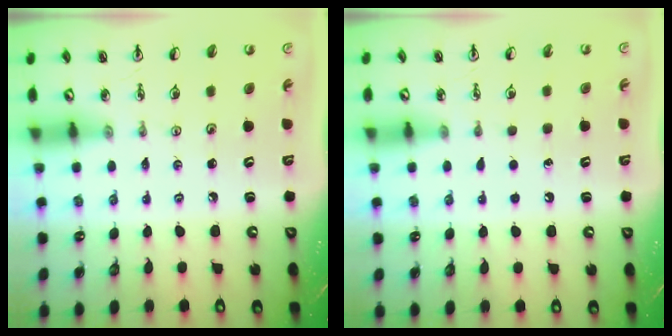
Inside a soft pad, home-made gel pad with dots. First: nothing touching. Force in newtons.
{"total": 1.4, "press": 1.4, "slide": 0.1}